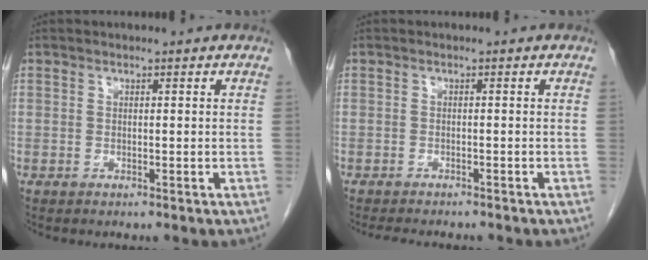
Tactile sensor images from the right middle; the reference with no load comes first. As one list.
[{"total": 5.7, "force": [-5.1, 1.3, 2.2], "torque": [-0.027, -0.006, -0.071]}]